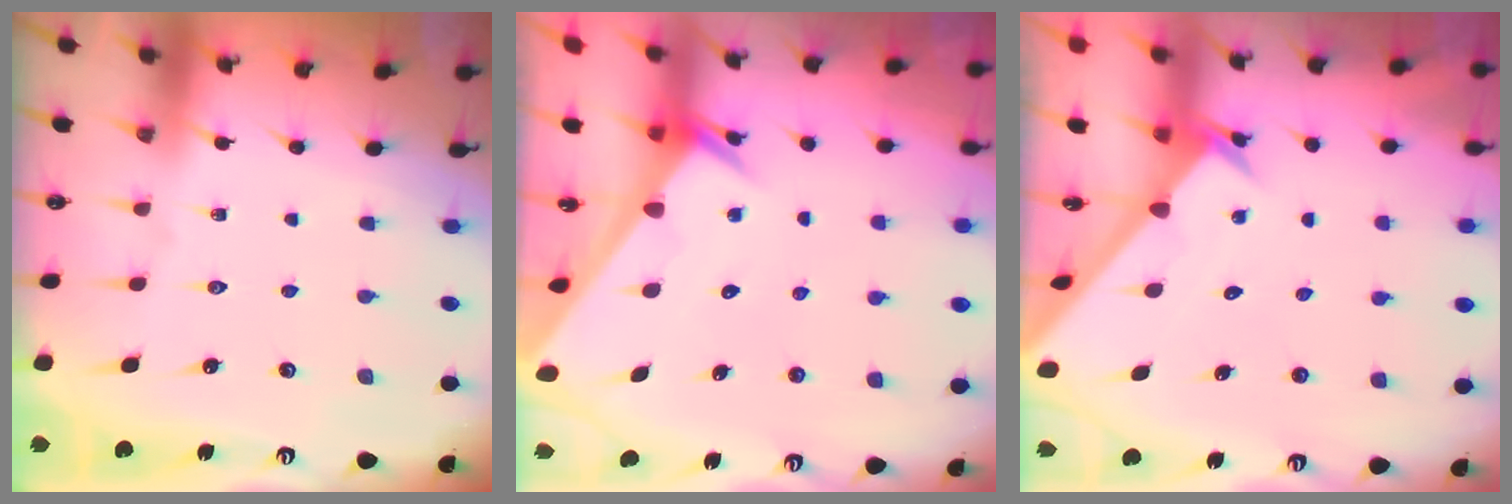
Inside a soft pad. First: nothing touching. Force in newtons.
{"total": 2.5, "press": 2.5, "slide": 0.1}
{"total": 2.2, "press": 2.2, "slide": 0.2}